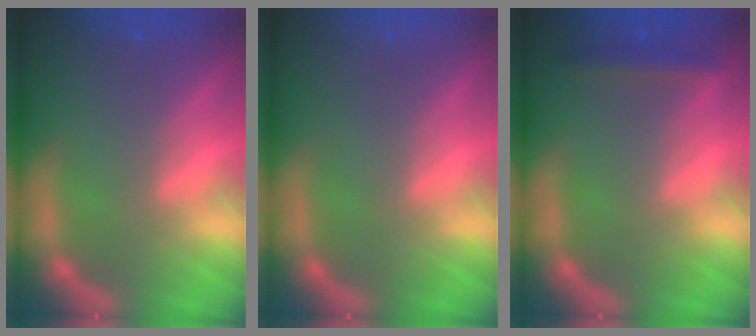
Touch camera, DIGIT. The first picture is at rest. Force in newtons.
{"total": 0.0}
{"total": 1.9}